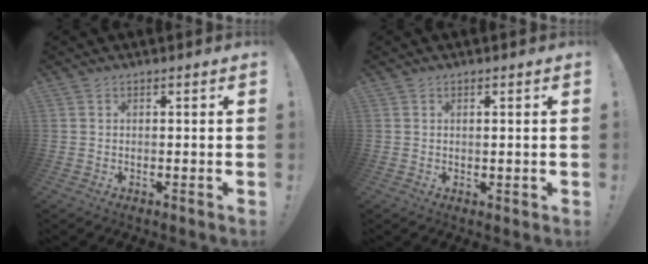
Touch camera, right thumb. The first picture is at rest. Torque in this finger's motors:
{"motor_torque": [0.05, -0.12, -0.10, -0.06, -0.03]}